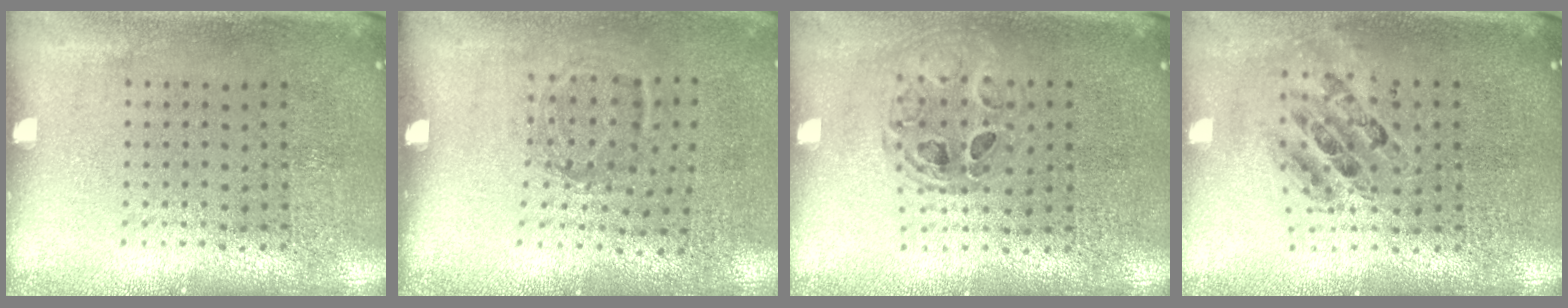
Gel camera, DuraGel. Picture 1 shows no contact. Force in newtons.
{"total": 1.2, "press": 0.8, "slide": 0.8}
{"total": 0.8, "press": 0.8, "slide": 0.1}
{"total": 0.6, "press": 0.6, "slide": 0.0}